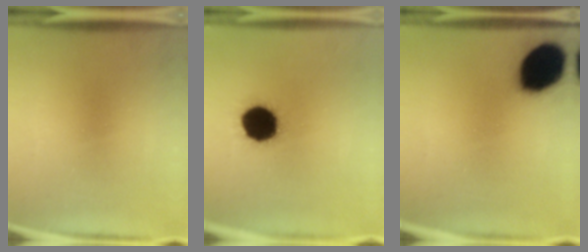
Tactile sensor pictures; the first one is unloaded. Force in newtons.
{"total": 16.9}
{"total": 19.2}